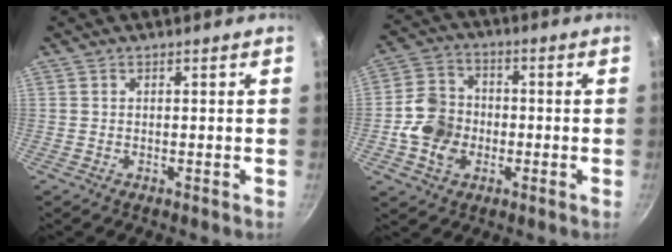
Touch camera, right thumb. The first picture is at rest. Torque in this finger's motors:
{"motor_torque": [1.29, 1.44, 0.92, -0.19, 0.13]}